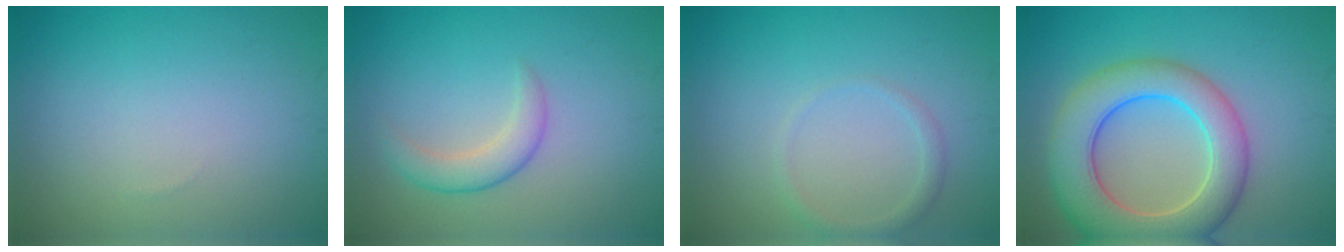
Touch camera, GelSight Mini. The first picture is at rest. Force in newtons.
{"total": 2.6, "press": 2.6, "slide": 0.1}
{"total": 1.3, "press": 1.3, "slide": 0.0}
{"total": 9.1, "press": 9.1, "slide": 0.5}